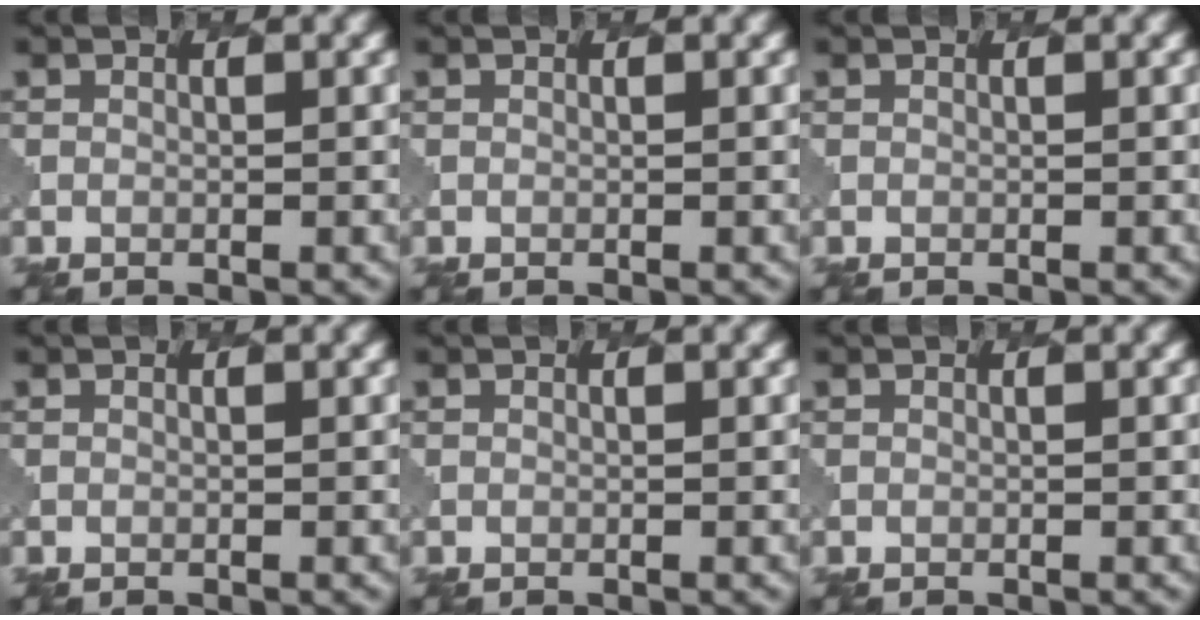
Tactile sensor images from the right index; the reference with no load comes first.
{"total": 0.0}
{"total": 0.0}
{"total": 0.0}
{"total": 0.0}
{"total": 0.0}